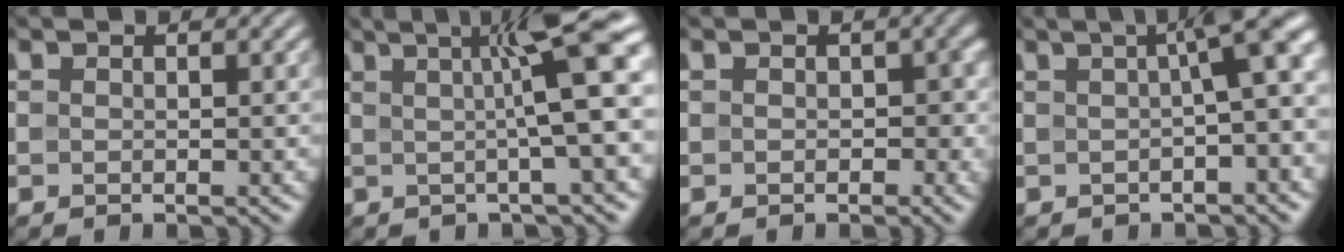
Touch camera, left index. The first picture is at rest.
{"total": 8.7, "force": [1.9, 1.3, 8.4], "torque": [-0.104, 0.018, 0.024]}
{"total": 2.2, "force": [0.0, 1.8, 1.4], "torque": [-0.007, -0.005, -0.002]}
{"total": 7.4, "force": [1.0, 1.9, 7.1], "torque": [-0.067, 0.026, 0.009]}